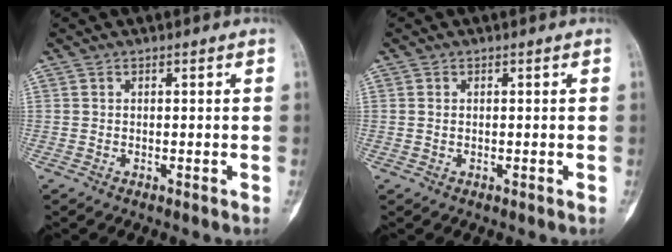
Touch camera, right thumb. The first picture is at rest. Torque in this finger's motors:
{"motor_torque": [-0.46, -0.16, 0.07, 0.03, -0.02]}